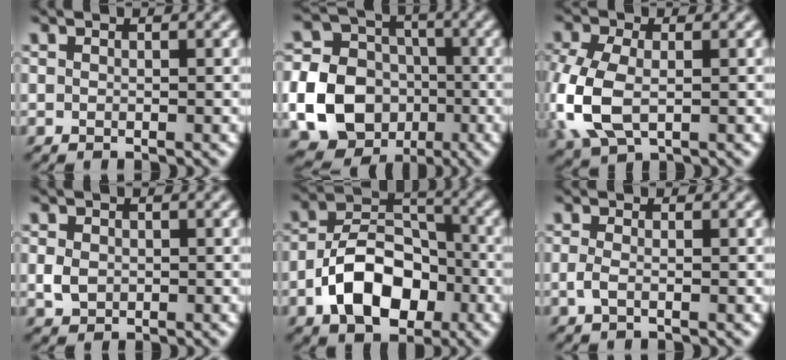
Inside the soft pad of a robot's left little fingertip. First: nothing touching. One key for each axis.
{"total": 17.8, "fx": -4.8, "fy": 16.1, "fz": 6.1, "tx": -0.156, "ty": -0.038, "tz": -0.098}
{"total": 7.1, "fx": -1.3, "fy": 4.4, "fz": 5.4, "tx": -0.152, "ty": -0.005, "tz": -0.026}
{"total": 1.8, "fx": -0.2, "fy": 1.5, "fz": 1.0, "tx": -0.025, "ty": -0.001, "tz": -0.006}
{"total": 8.2, "fx": -3.2, "fy": 5.2, "fz": 5.5, "tx": -0.098, "ty": 0.004, "tz": -0.058}
{"total": 1.1, "fx": -0.5, "fy": 0.3, "fz": 1.0, "tx": -0.027, "ty": 0.002, "tz": -0.011}